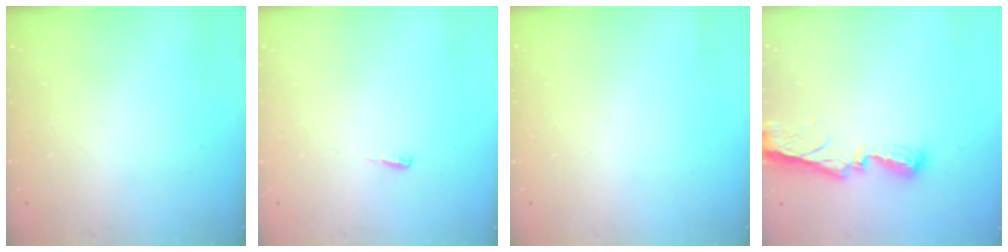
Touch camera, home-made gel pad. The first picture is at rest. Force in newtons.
{"total": 4.4, "press": 4.4, "slide": 0.5}
{"total": 0.0}
{"total": 8.5, "press": 8.5, "slide": 0.8}